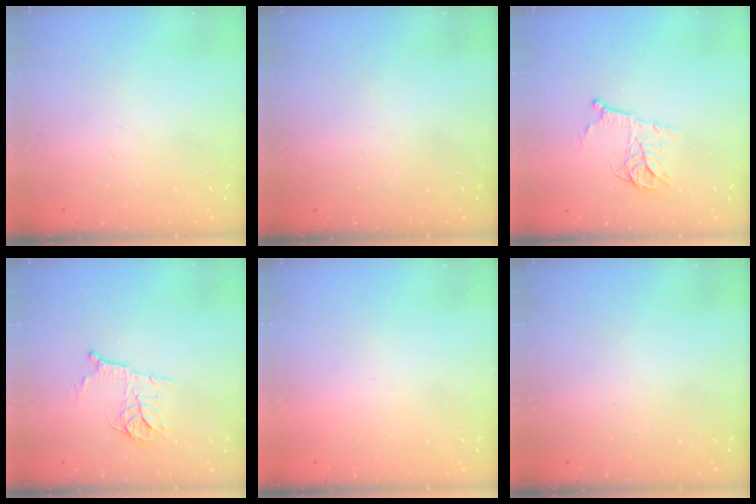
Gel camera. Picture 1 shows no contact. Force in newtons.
{"total": 0.0}
{"total": 10.4, "press": 10.4, "slide": 0.6}
{"total": 10.4, "press": 10.4, "slide": 0.6}
{"total": 1.5, "press": 1.5, "slide": 0.1}
{"total": 0.0}